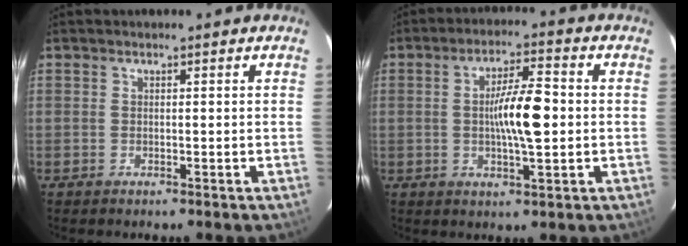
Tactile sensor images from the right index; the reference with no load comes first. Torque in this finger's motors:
{"motor_torque": [0.45, -0.08, 0.36, 0.13]}